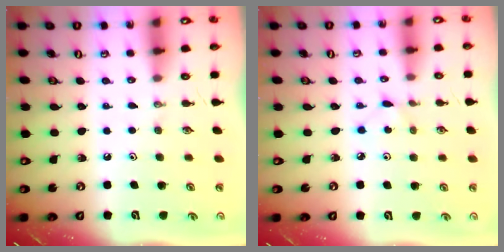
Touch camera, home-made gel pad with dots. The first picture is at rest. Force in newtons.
{"total": 2.3, "press": 2.3, "slide": 0.3}